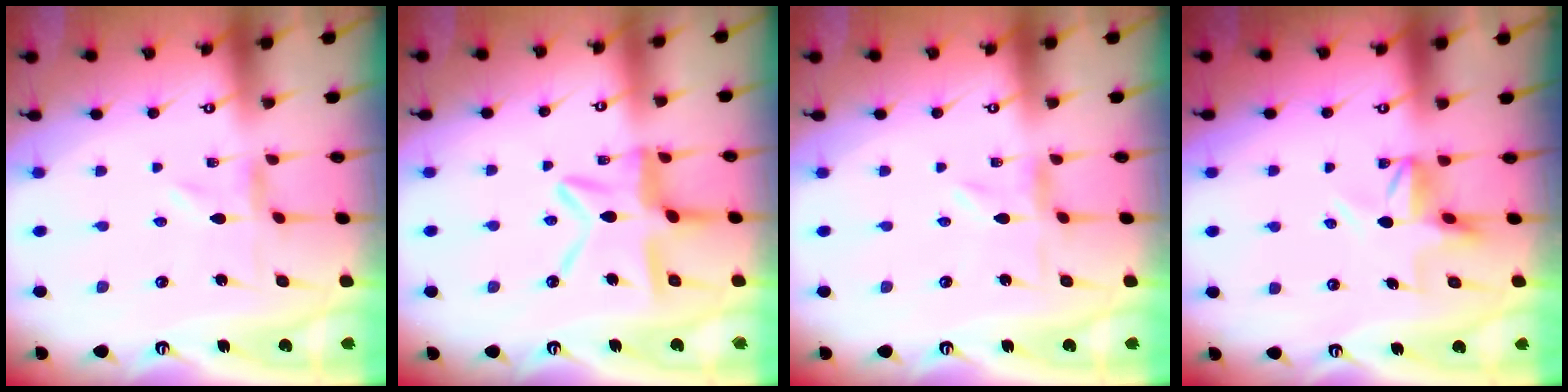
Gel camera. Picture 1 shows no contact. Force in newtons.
{"total": 13.3, "press": 13.3, "slide": 1.3}
{"total": 0.0}
{"total": 5.7, "press": 5.7, "slide": 0.5}